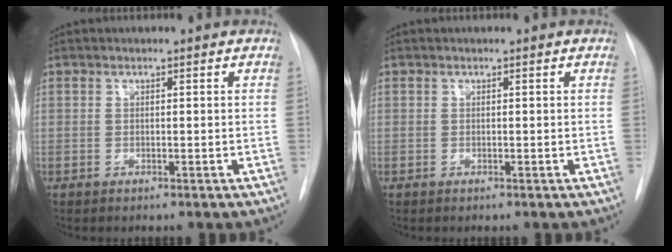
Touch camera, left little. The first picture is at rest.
{"total": 0.0}